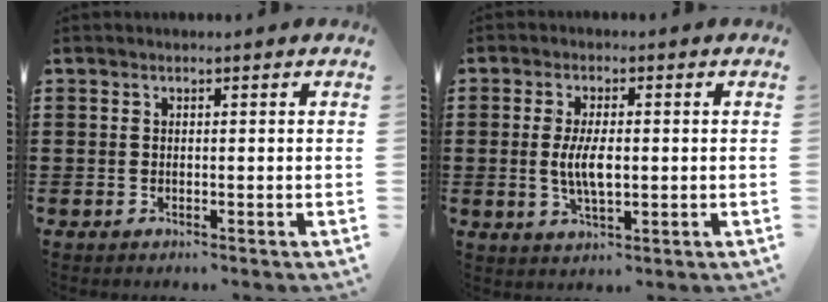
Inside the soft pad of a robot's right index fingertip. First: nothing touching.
{"total": 5.5, "force": [-0.2, 2.0, 5.2], "torque": [-0.116, -0.005, -0.011]}